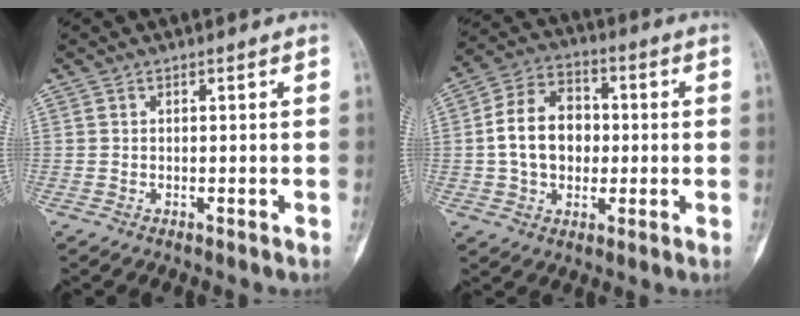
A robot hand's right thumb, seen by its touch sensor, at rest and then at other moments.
{"total": 12.3, "force": [-0.1, 9.1, 8.2], "torque": [-0.120, 0.023, -0.008]}